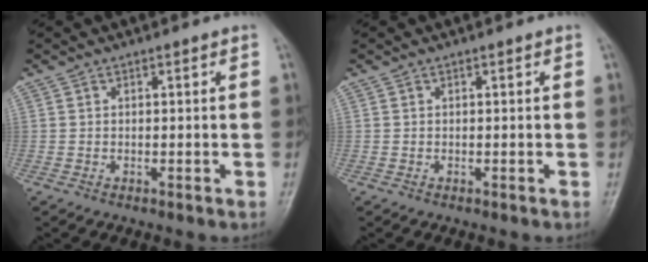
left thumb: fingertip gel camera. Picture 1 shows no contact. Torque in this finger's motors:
{"motor_torque": [0.00, 0.00, -0.04, -0.03, 0.00]}